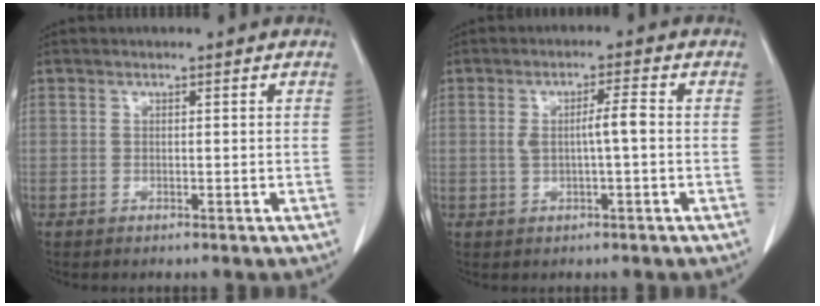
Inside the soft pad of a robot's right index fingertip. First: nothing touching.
{"total": 3.9, "force": [-0.1, 0.2, 3.8], "torque": [-0.071, 0.007, 0.000]}